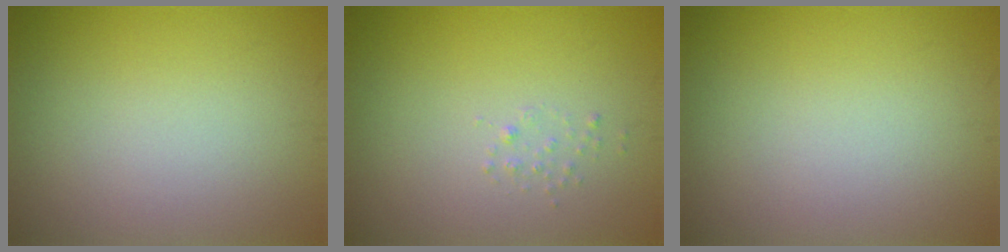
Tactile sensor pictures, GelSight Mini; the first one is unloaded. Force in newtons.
{"total": 0.6, "press": 0.6, "slide": 0.0}
{"total": 0.0}